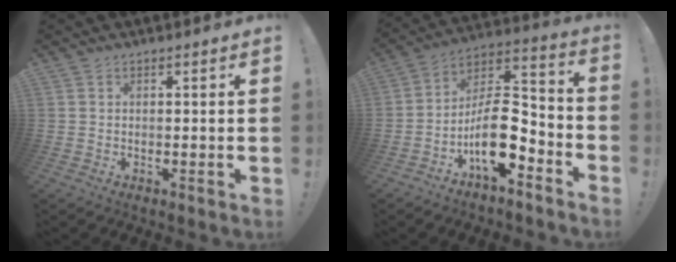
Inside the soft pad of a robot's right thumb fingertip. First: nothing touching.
{"total": 15.2, "force": [-6.3, 7.8, 11.5], "torque": [-0.192, 0.035, -0.097]}